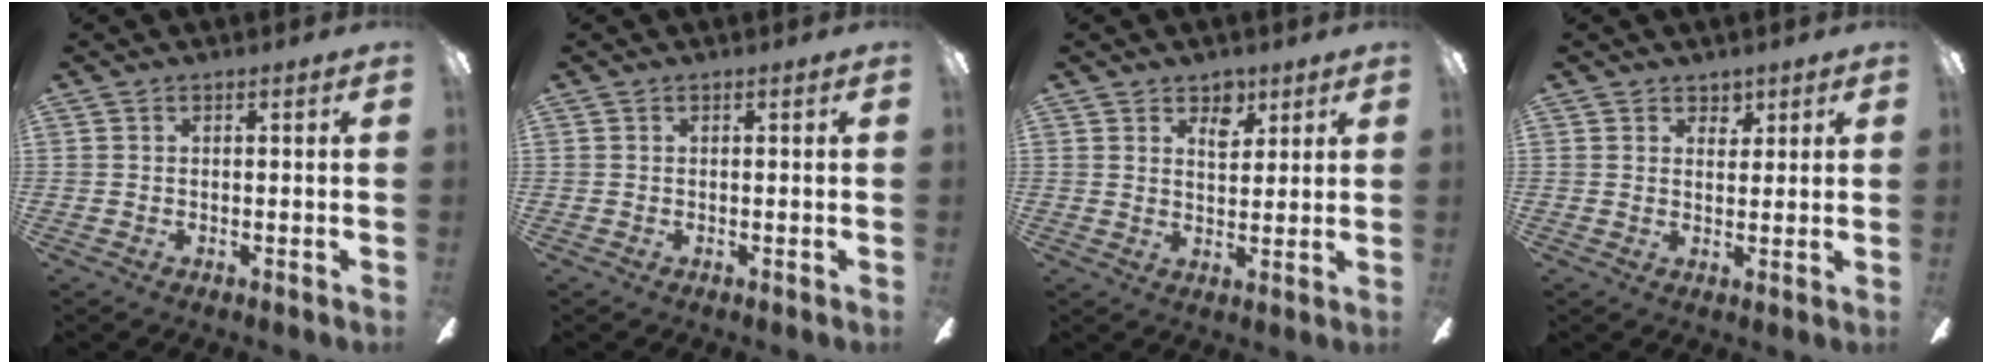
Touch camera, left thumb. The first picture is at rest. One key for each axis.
{"total": 0.0}
{"total": 5.5, "fx": 3.8, "fy": 3.2, "fz": 2.3, "tx": -0.018, "ty": -0.013, "tz": 0.064}
{"total": 3.1, "fx": 2.4, "fy": 2.0, "fz": 0.4, "tx": -0.002, "ty": -0.008, "tz": 0.042}